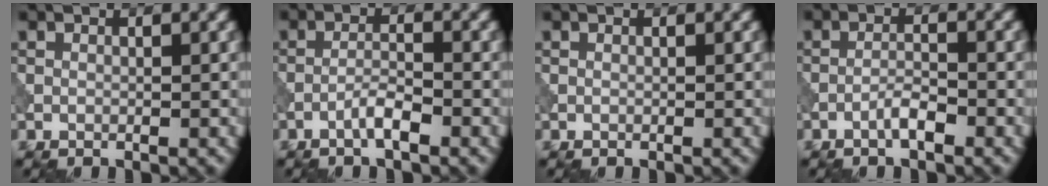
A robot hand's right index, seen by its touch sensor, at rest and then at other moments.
{"total": 2.0, "force": [-1.3, 0.3, 1.6], "torque": [-0.031, 0.011, -0.028]}
{"total": 0.0}
{"total": 1.7, "force": [-1.1, 0.3, 1.3], "torque": [-0.025, 0.009, -0.023]}